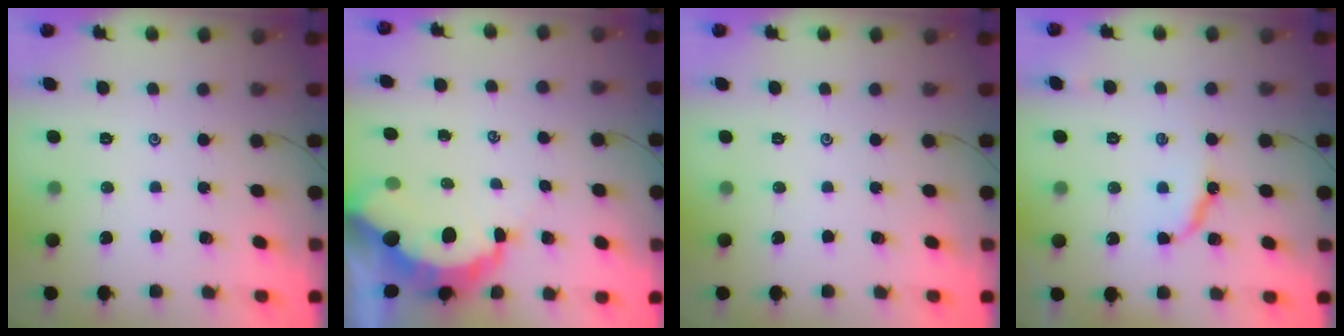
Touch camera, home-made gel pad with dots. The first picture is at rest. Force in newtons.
{"total": 8.4, "press": 8.4, "slide": 0.7}
{"total": 0.0}
{"total": 8.2, "press": 8.2, "slide": 0.8}